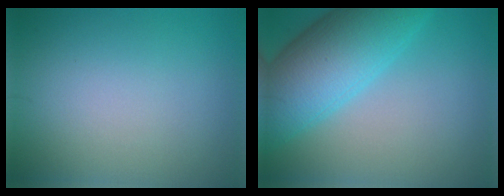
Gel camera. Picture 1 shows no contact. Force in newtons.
{"total": 9.6, "press": 9.6, "slide": 0.3}